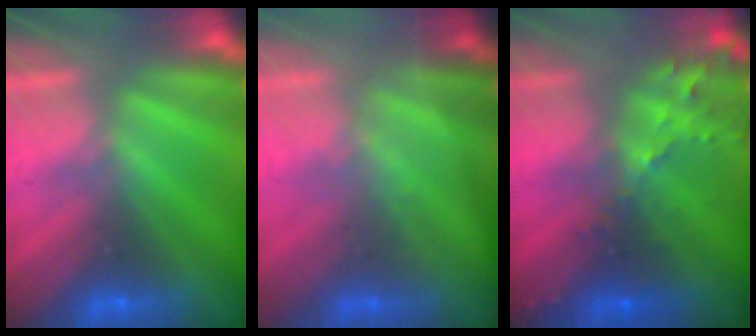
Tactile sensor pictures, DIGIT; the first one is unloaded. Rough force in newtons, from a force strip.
{"total": 1.3}
{"total": 6.7}